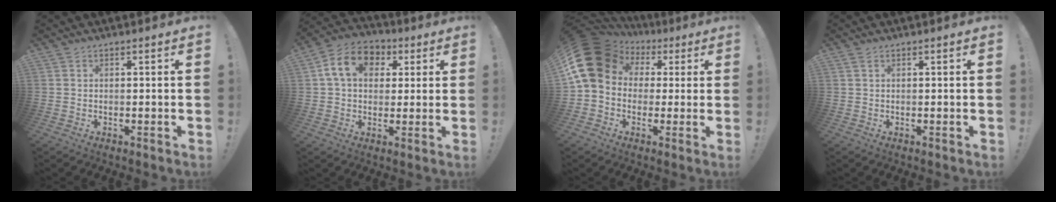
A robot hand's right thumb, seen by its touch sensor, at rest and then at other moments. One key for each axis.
{"total": 12.8, "fx": 3.8, "fy": 9.6, "fz": 7.6, "tx": -0.121, "ty": 0.008, "tz": 0.077}
{"total": 16.1, "fx": 3.9, "fy": 12.6, "fz": 9.1, "tx": -0.158, "ty": -0.012, "tz": 0.083}
{"total": 0.6, "fx": 0.1, "fy": 0.0, "fz": 0.6, "tx": -0.017, "ty": 0.002, "tz": 0.003}